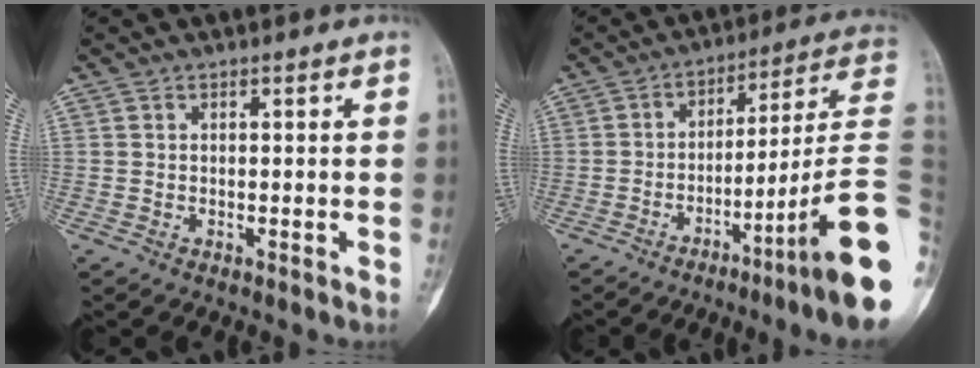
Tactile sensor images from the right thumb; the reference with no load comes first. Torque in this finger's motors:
{"motor_torque": [3.49, 1.51, 1.86, -0.91, 0.41]}